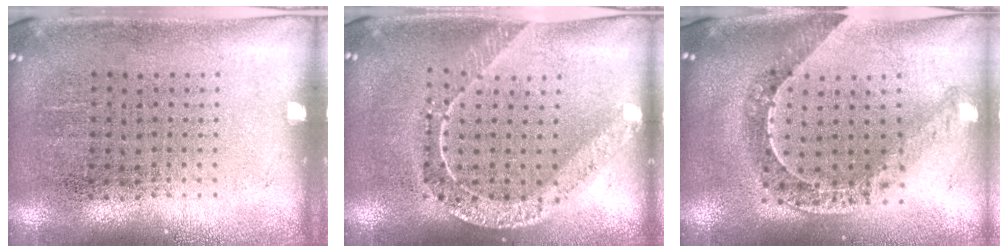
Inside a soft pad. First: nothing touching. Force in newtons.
{"total": 1.7, "press": 1.5, "slide": 0.8}
{"total": 1.2, "press": 1.1, "slide": 0.3}